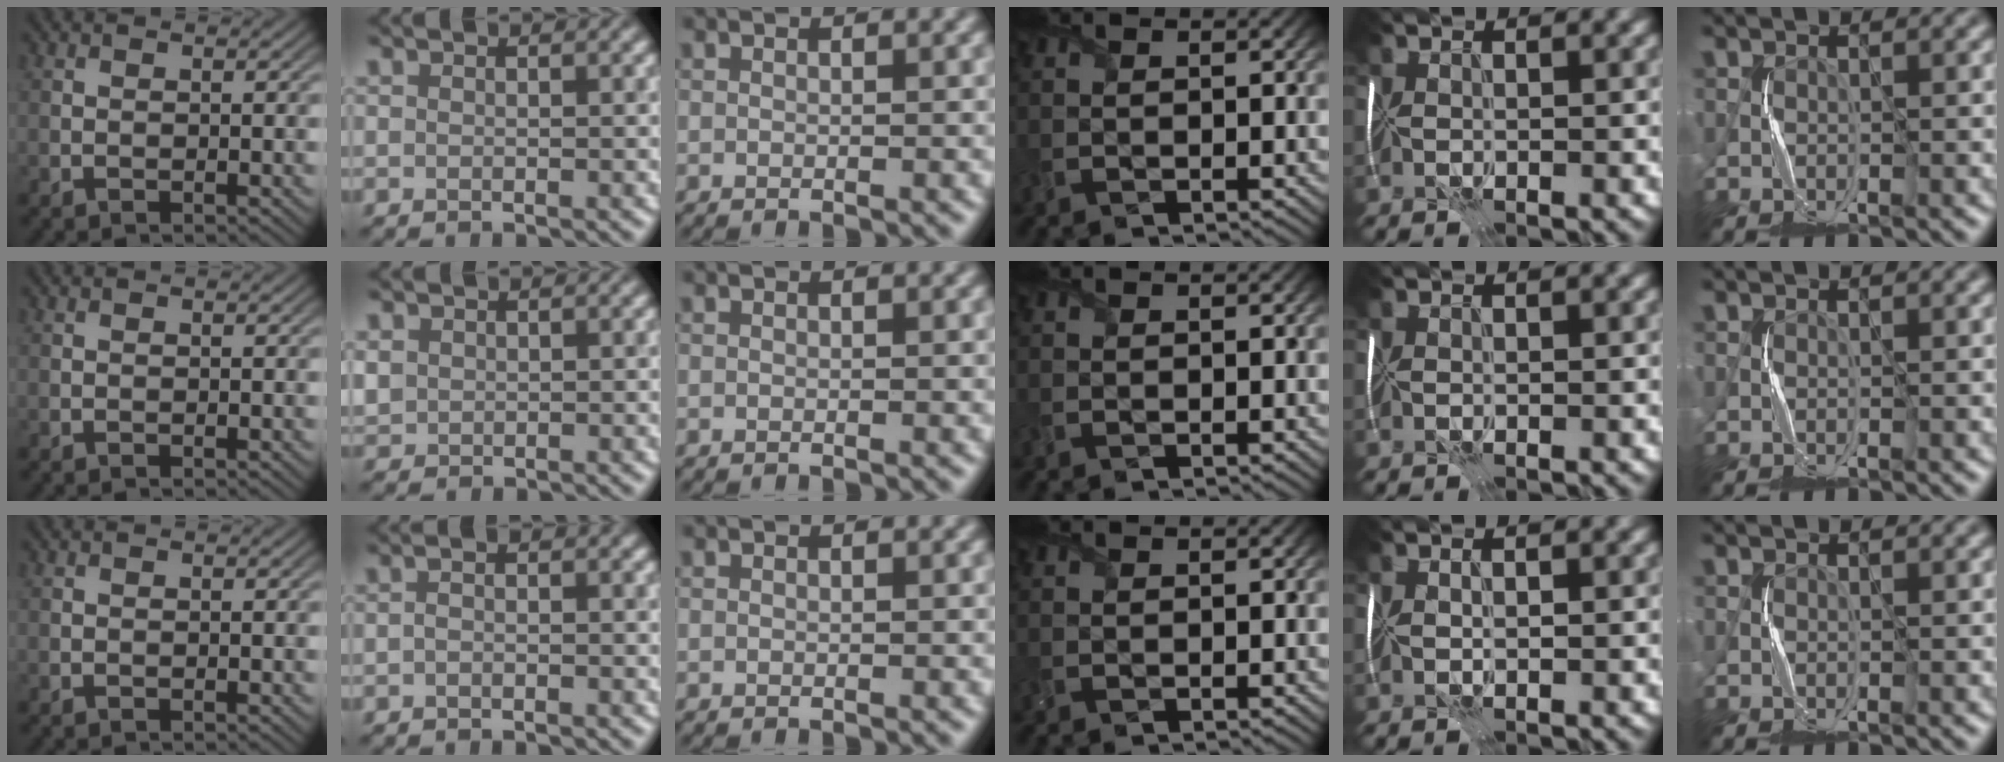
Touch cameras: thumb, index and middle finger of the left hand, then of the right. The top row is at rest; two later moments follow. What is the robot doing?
{"motion": "fold", "object": "plastic wrap"}